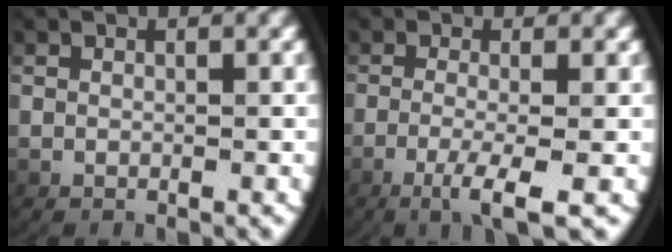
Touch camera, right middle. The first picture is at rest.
{"total": 4.1, "force": [-1.7, 0.5, 3.7], "torque": [-0.074, -0.016, -0.020]}